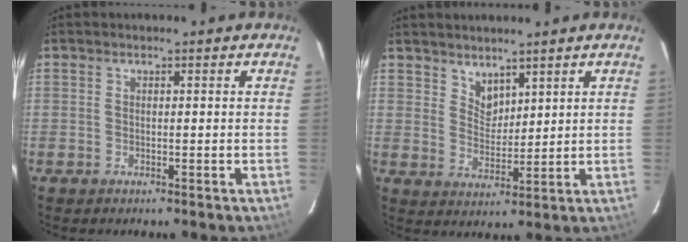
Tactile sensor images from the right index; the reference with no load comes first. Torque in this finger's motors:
{"motor_torque": [-0.18, 0.00, -0.03, 0.00]}